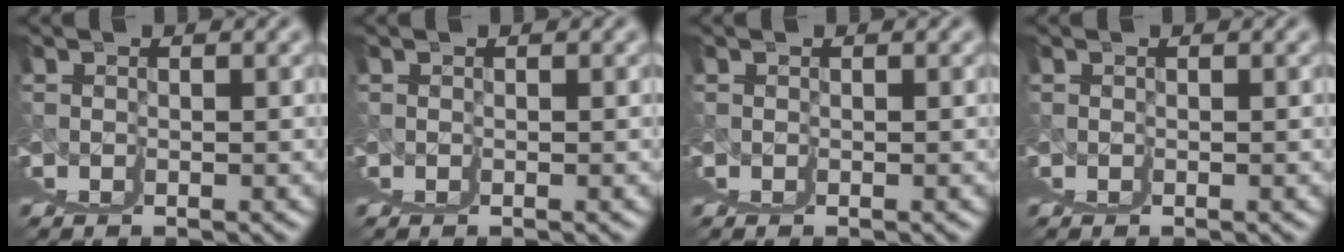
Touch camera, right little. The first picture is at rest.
{"total": 0.0}
{"total": 0.0}
{"total": 0.0}